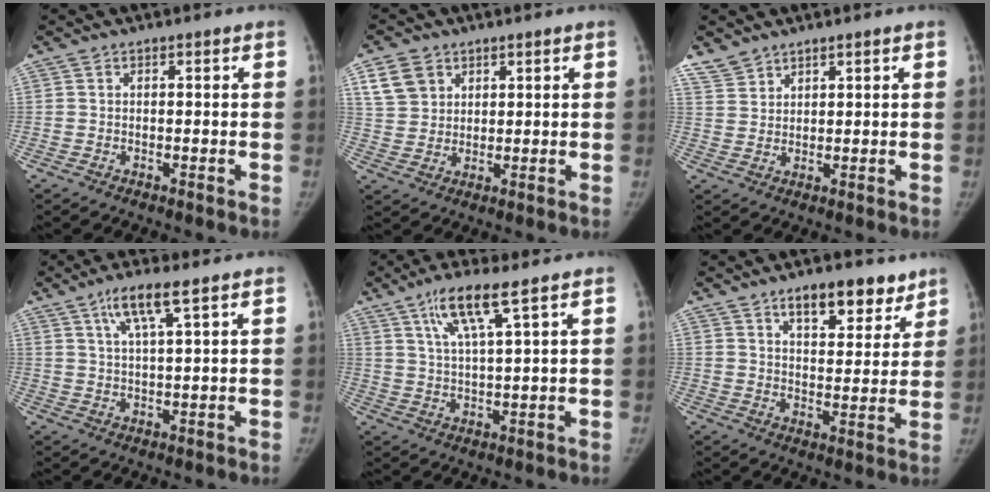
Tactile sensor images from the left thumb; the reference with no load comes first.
{"total": 6.6, "force": [3.3, 5.1, 2.6], "torque": [-0.029, -0.010, 0.068]}
{"total": 3.4, "force": [3.0, 1.6, 0.4], "torque": [0.004, -0.007, 0.062]}
{"total": 6.4, "force": [3.4, 0.5, 5.4], "torque": [-0.109, -0.008, 0.069]}
{"total": 8.2, "force": [4.5, 0.6, 6.8], "torque": [-0.137, -0.017, 0.090]}
{"total": 10.5, "force": [7.1, 4.7, 6.2], "torque": [-0.054, -0.040, 0.108]}